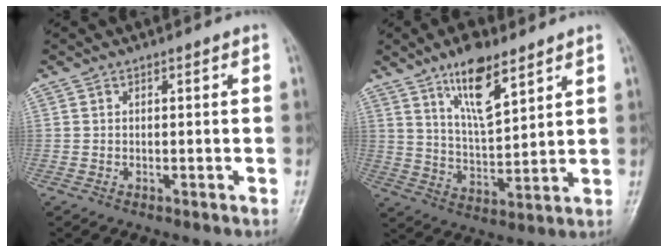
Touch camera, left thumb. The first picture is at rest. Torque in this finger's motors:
{"motor_torque": [1.36, 0.01, 1.44, -0.94, 0.46]}